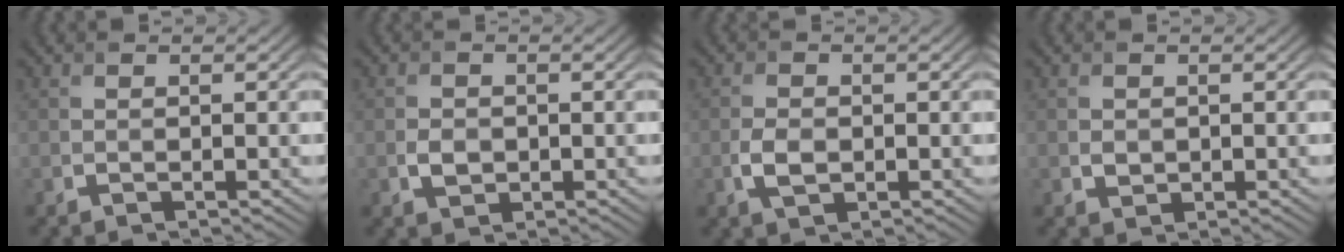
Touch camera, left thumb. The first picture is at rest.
{"total": 2.0, "force": [-0.3, 1.6, 1.1], "torque": [-0.024, -0.006, -0.009]}
{"total": 2.8, "force": [-0.6, 1.8, 2.0], "torque": [-0.044, -0.003, -0.012]}
{"total": 1.1, "force": [0.1, 1.0, 0.5], "torque": [-0.012, -0.005, 0.003]}